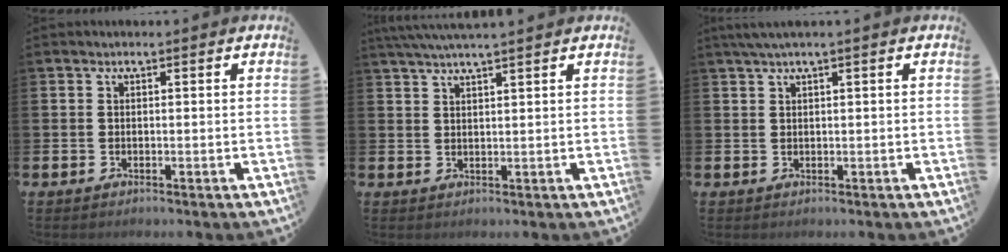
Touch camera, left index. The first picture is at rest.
{"total": 3.3, "force": [3.1, -0.3, 1.2], "torque": [-0.039, -0.002, 0.059]}
{"total": 1.9, "force": [1.3, -0.1, 1.4], "torque": [-0.035, 0.005, 0.024]}